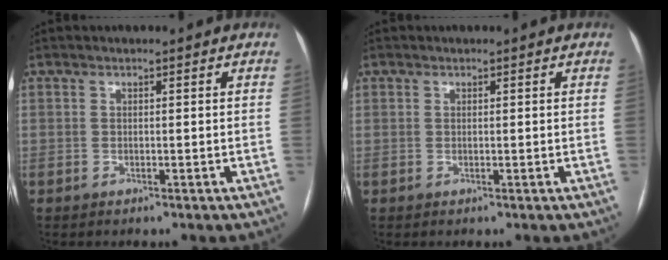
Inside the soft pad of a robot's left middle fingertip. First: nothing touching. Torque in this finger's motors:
{"motor_torque": [0.71, 0.00, 1.06, 0.19]}